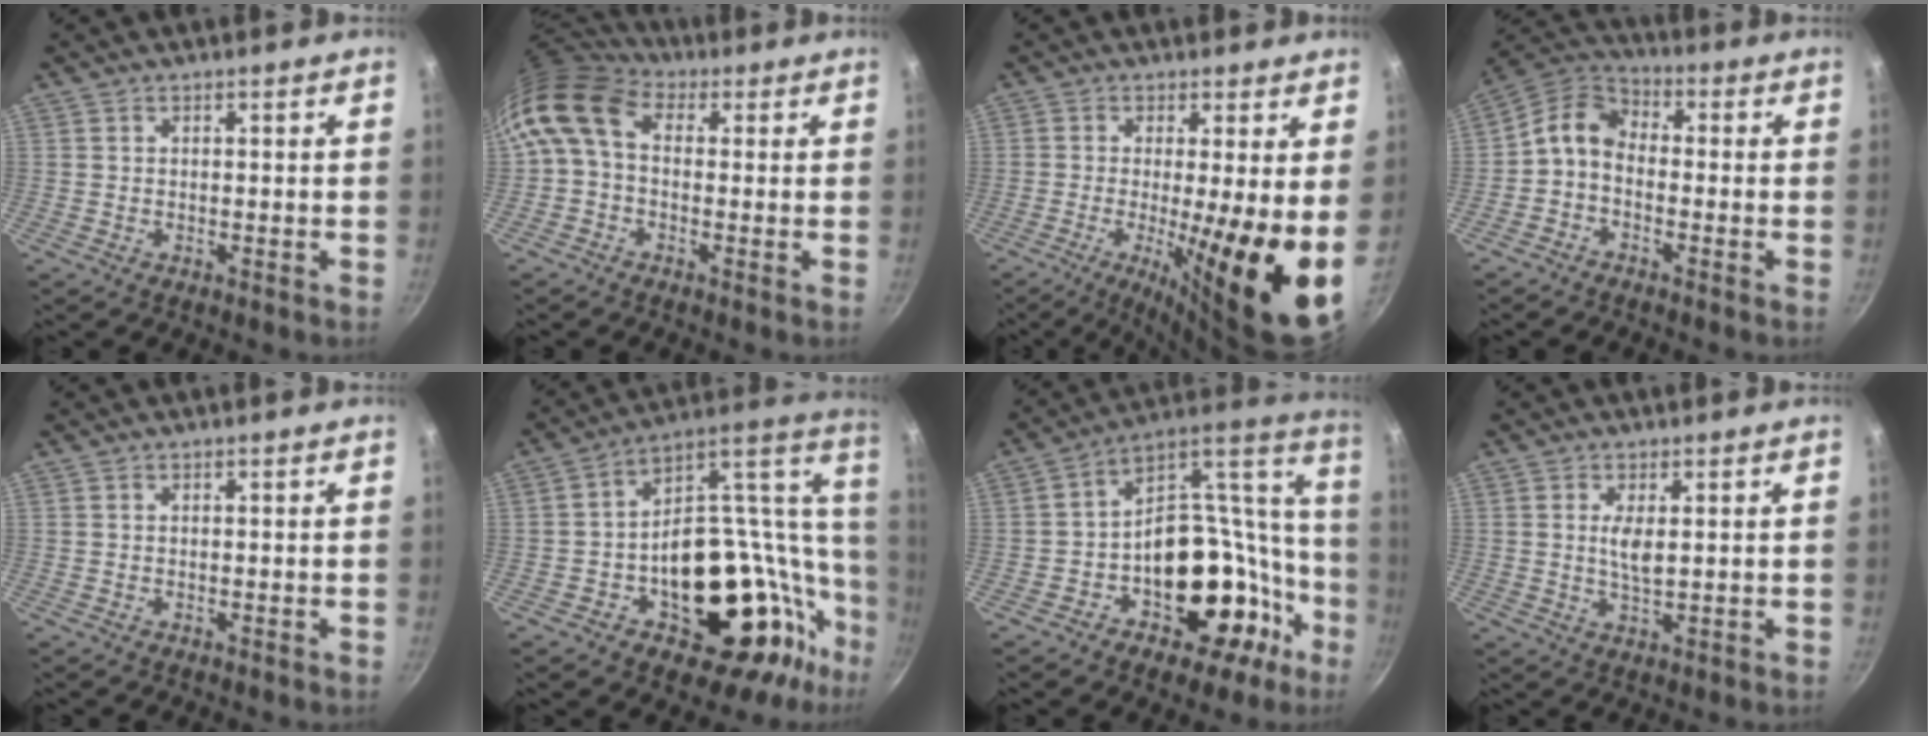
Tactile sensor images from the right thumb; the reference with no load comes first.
{"total": 9.8, "force": [1.1, 6.8, 6.9], "torque": [-0.134, 0.025, 0.002]}
{"total": 15.9, "force": [-1.0, 2.9, 15.6], "torque": [-0.221, -0.034, -0.011]}
{"total": 3.9, "force": [-1.2, 2.6, 2.7], "torque": [-0.059, 0.028, -0.037]}
{"total": 0.0}
{"total": 32.8, "force": [-2.0, 22.6, 23.7], "torque": [-0.270, 0.036, -0.007]}
{"total": 24.8, "force": [-8.9, 17.4, 15.2], "torque": [-0.150, 0.099, -0.117]}
{"total": 3.7, "force": [0.8, 1.3, 3.4], "torque": [-0.064, -0.007, 0.017]}